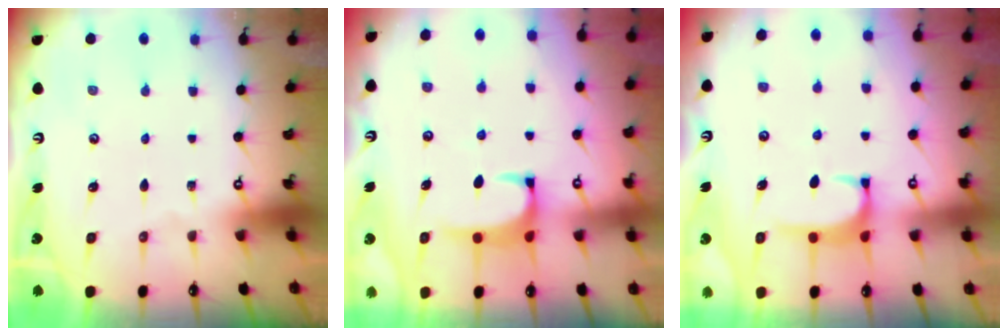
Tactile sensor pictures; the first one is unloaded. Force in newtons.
{"total": 1.2, "press": 1.1, "slide": 0.5}
{"total": 0.9, "press": 0.6, "slide": 0.6}